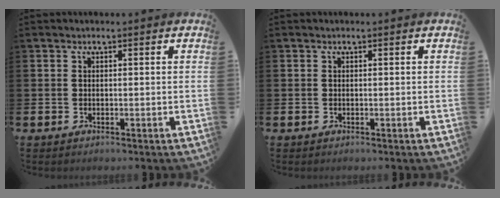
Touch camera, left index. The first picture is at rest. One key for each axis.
{"total": 0.0}